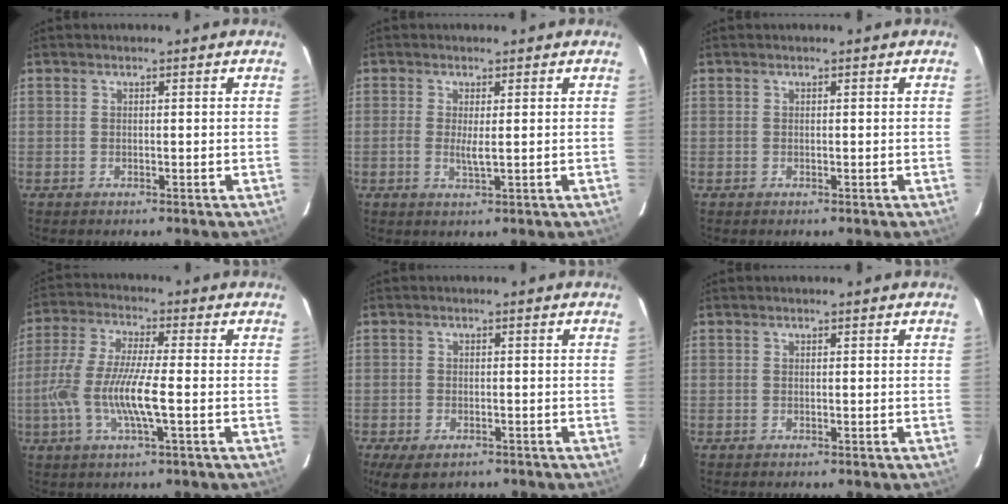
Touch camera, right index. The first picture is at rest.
{"total": 2.4, "force": [0.0, 0.4, 2.4], "torque": [-0.050, -0.005, -0.002]}
{"total": 0.0}
{"total": 11.7, "force": [-2.6, 1.9, 11.2], "torque": [-0.233, -0.006, -0.052]}
{"total": 5.8, "force": [-3.8, 3.0, 3.2], "torque": [-0.073, -0.021, -0.060]}
{"total": 0.0}